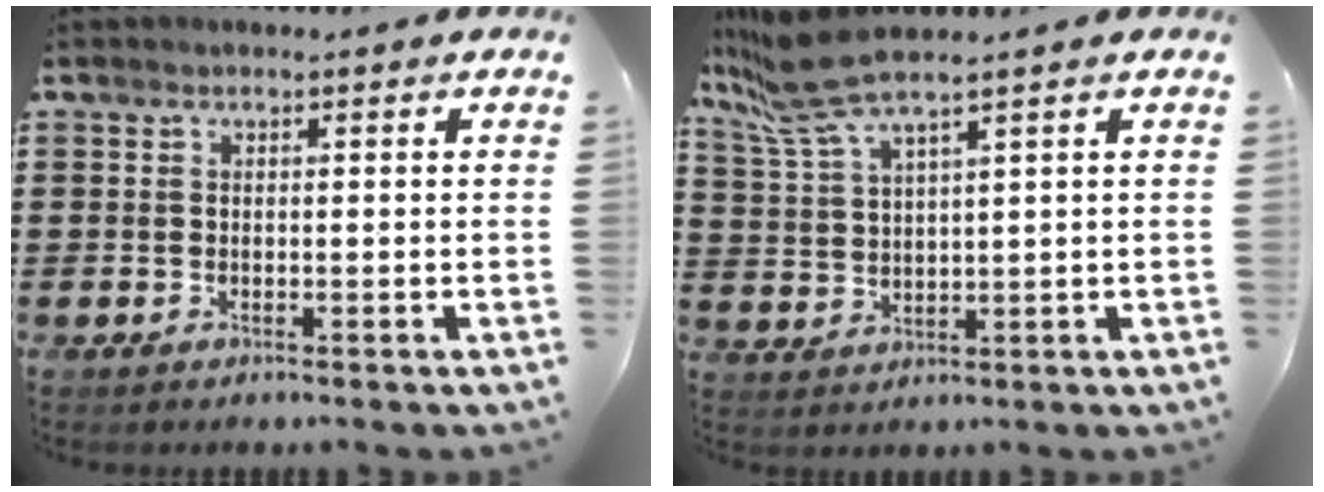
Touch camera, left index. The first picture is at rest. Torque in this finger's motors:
{"motor_torque": [1.03, -1.11, 0.31, 0.11]}